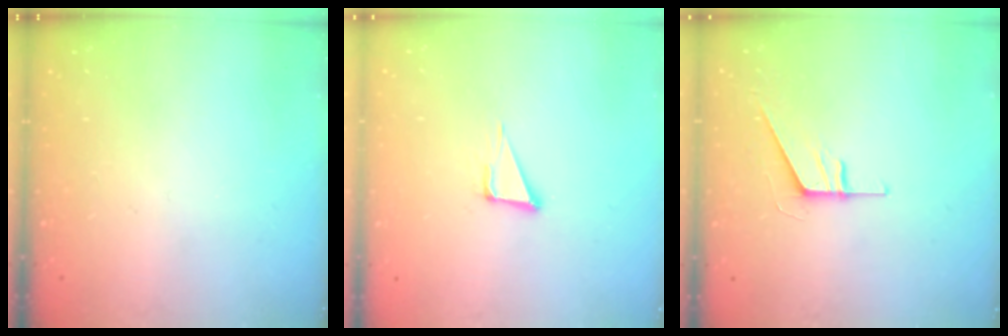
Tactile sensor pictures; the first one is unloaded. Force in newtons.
{"total": 5.1, "press": 4.3, "slide": 2.8}
{"total": 5.9, "press": 5.9, "slide": 0.6}